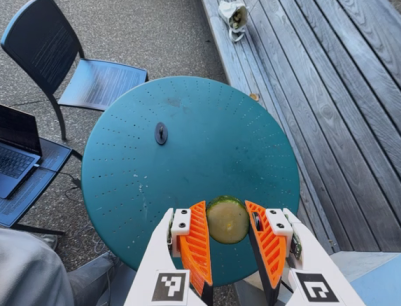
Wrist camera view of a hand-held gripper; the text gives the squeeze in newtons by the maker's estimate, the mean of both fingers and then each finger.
{"total": 10.1, "left": 9.7, "right": 10.4}